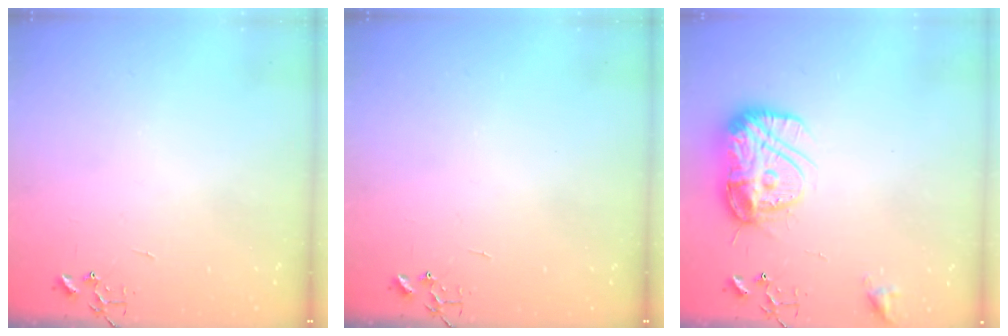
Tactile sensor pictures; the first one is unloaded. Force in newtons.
{"total": 0.0}
{"total": 16.8, "press": 16.7, "slide": 1.5}